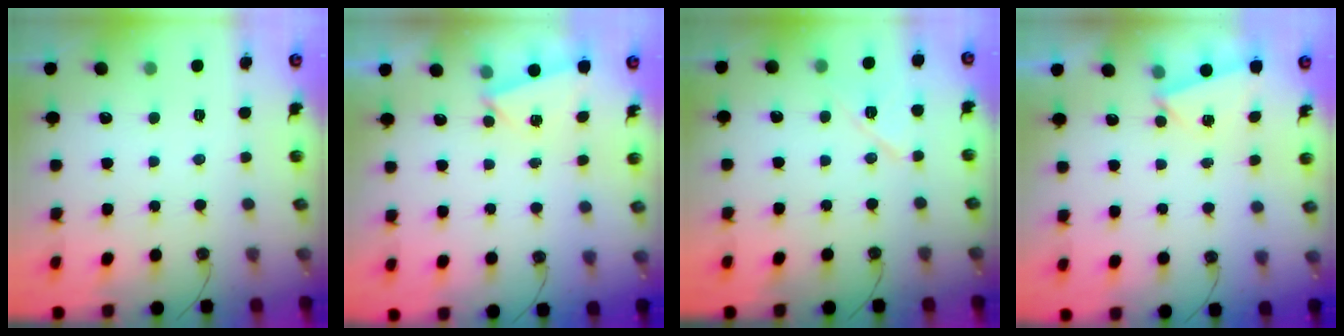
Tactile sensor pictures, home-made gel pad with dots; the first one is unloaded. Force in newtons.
{"total": 2.2, "press": 1.2, "slide": 1.8}
{"total": 8.6, "press": 8.5, "slide": 0.9}
{"total": 2.2, "press": 1.2, "slide": 1.8}